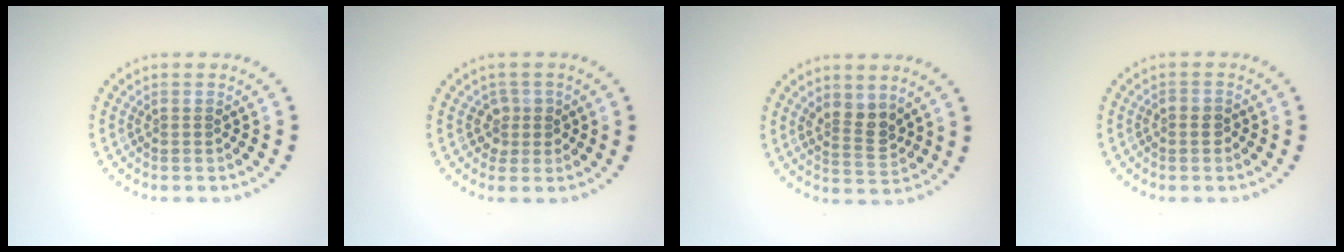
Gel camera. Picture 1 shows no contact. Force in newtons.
{"total": 1.8, "press": 1.4, "slide": 1.1}
{"total": 2.7, "press": 2.4, "slide": 1.1}
{"total": 0.8, "press": 0.7, "slide": 0.3}